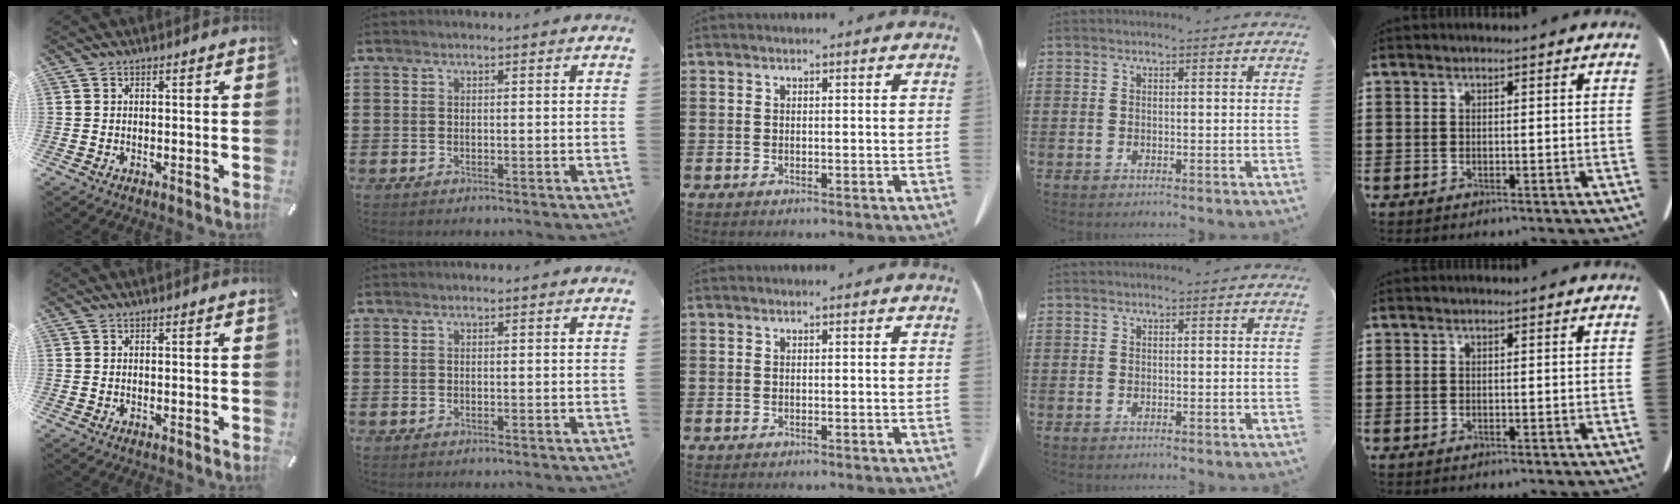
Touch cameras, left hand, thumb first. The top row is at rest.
{}